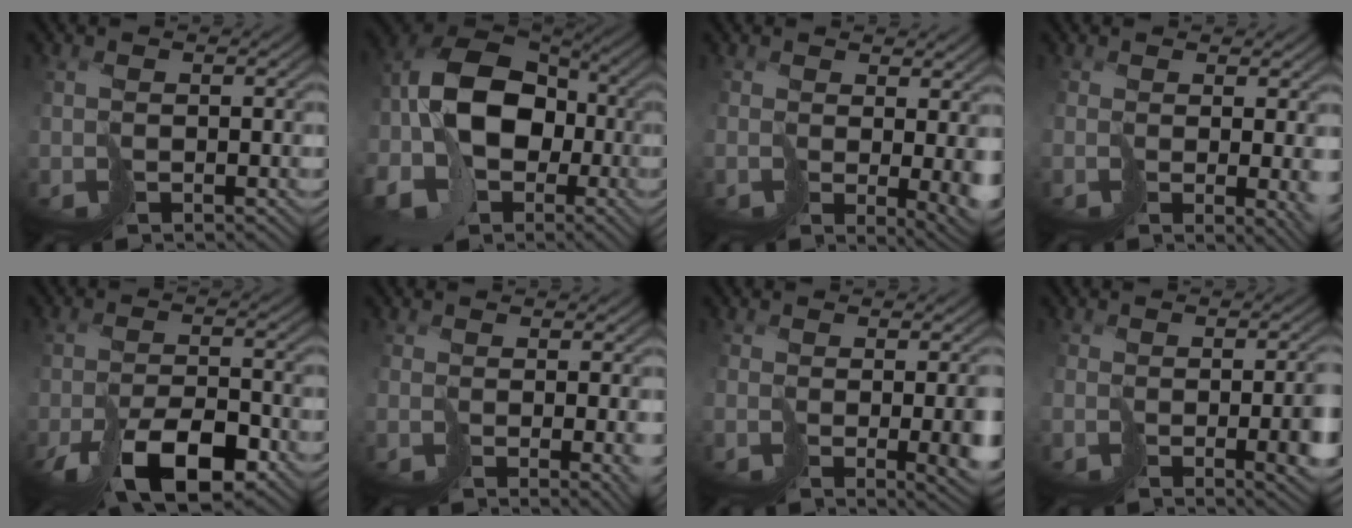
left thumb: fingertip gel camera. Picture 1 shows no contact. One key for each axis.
{"total": 13.7, "fx": -3.5, "fy": 9.8, "fz": 8.9, "tx": -0.191, "ty": -0.014, "tz": -0.067}
{"total": 3.1, "fx": 0.3, "fy": 1.2, "fz": 2.9, "tx": -0.035, "ty": -0.024, "tz": 0.016}
{"total": 2.8, "fx": -0.1, "fy": 0.4, "fz": 2.8, "tx": -0.037, "ty": -0.019, "tz": 0.015}
{"total": 7.7, "fx": -4.5, "fy": 2.7, "fz": 5.7, "tx": -0.095, "ty": -0.004, "tz": -0.068}
{"total": 2.3, "fx": -0.5, "fy": 0.2, "fz": 2.2, "tx": -0.024, "ty": -0.018, "tz": 0.007}
{"total": 4.7, "fx": -0.8, "fy": 1.1, "fz": 4.5, "tx": -0.053, "ty": -0.030, "tz": 0.020}
{"total": 4.6, "fx": -1.6, "fy": 0.9, "fz": 4.3, "tx": -0.054, "ty": -0.018, "tz": -0.008}